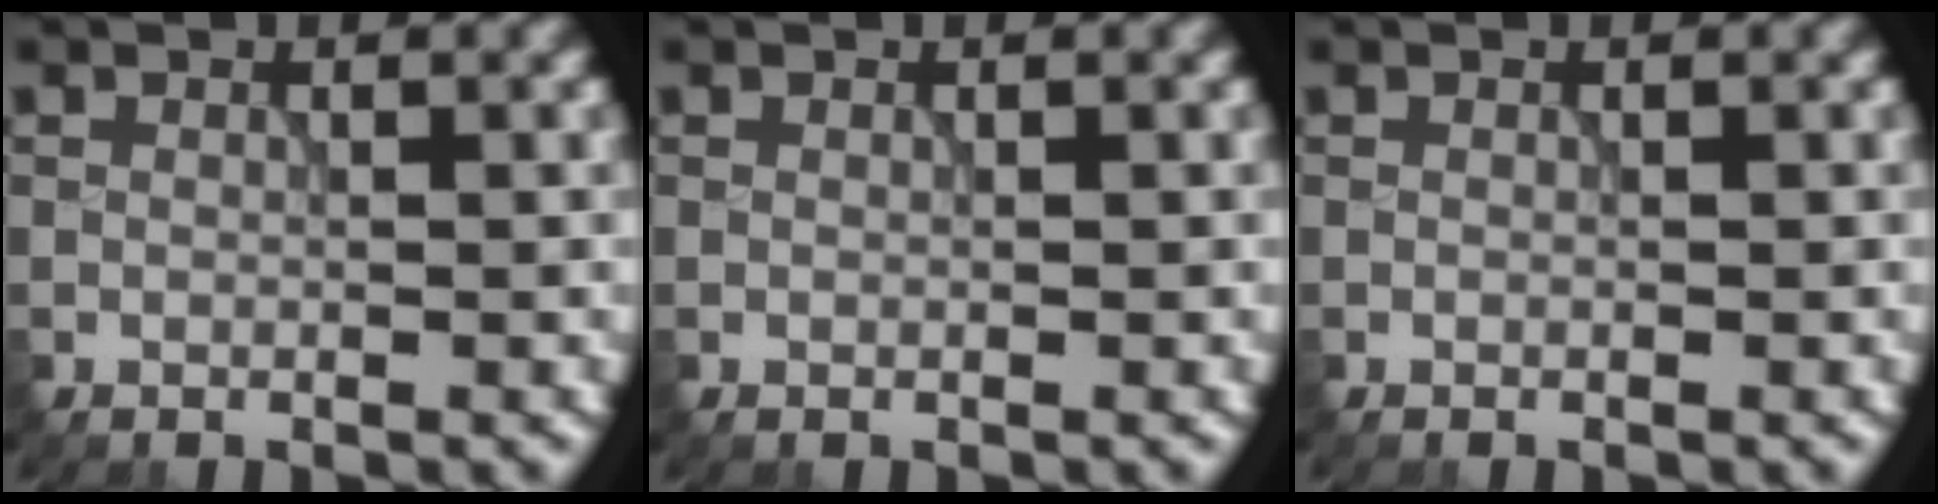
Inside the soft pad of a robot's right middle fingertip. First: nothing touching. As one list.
[{"total": 0.0}, {"total": 0.0}]